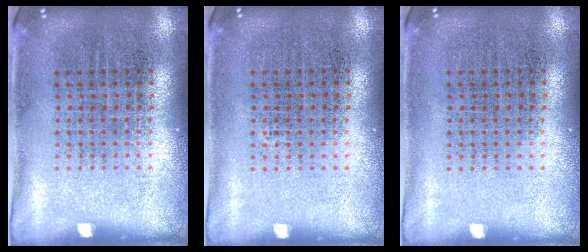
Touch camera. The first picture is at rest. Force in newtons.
{"total": 0.0}
{"total": 0.0}